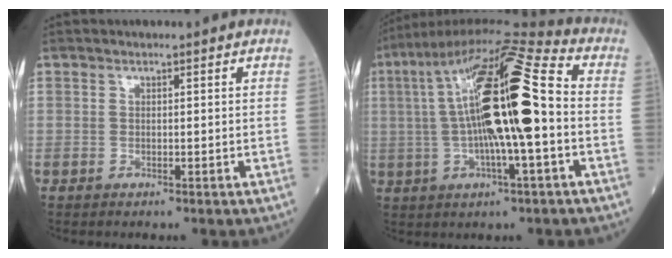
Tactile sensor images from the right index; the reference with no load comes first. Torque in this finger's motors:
{"motor_torque": [1.04, -0.09, 1.05, 0.21]}